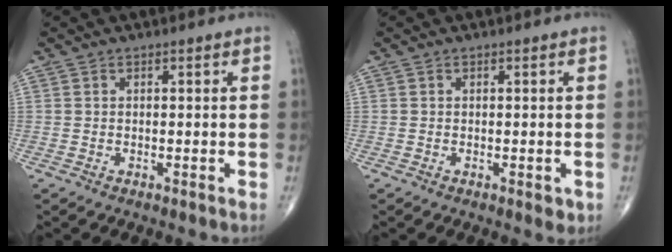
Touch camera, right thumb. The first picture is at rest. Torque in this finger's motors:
{"motor_torque": [0.21, 0.48, -0.07, -0.08, 0.06]}